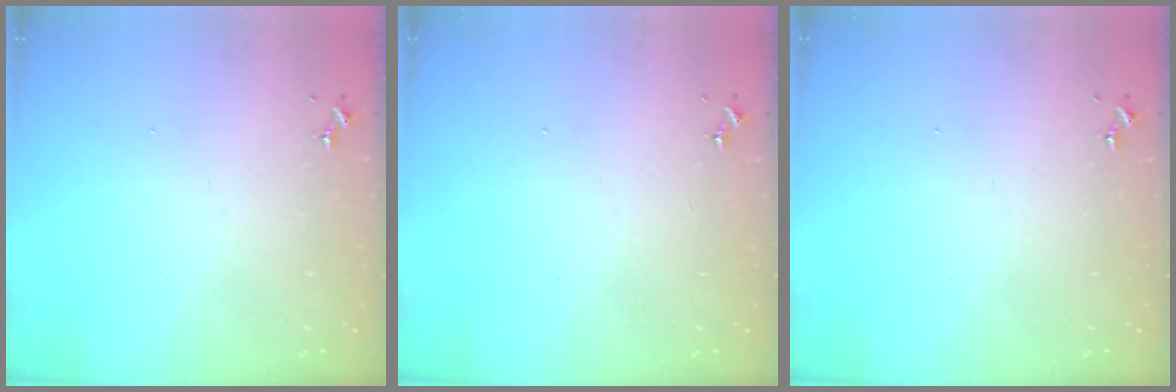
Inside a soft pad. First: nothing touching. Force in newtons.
{"total": 0.0}
{"total": 0.0}